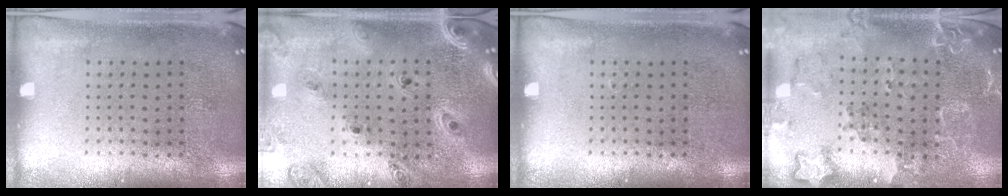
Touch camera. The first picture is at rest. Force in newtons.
{"total": 1.4, "press": 1.3, "slide": 0.2}
{"total": 0.0}
{"total": 2.0, "press": 1.9, "slide": 0.7}